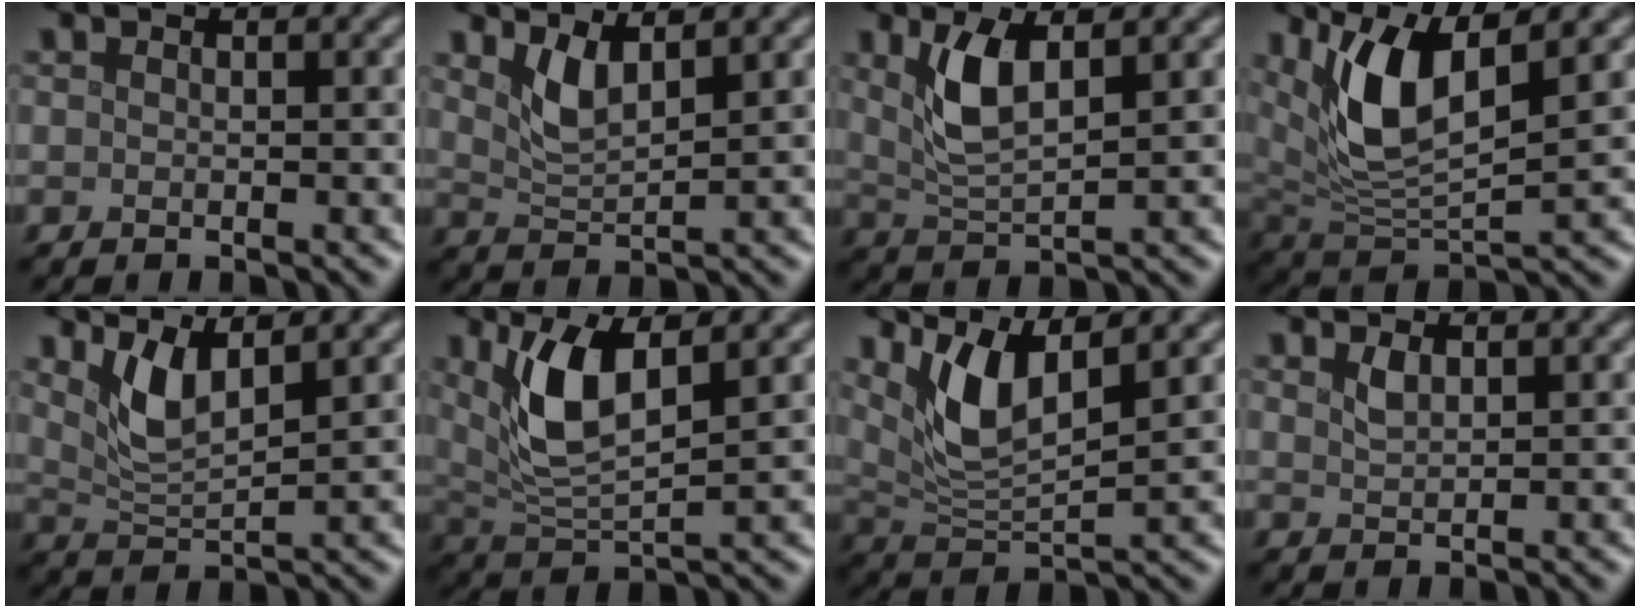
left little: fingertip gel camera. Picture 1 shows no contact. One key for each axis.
{"total": 2.9, "fx": 1.9, "fy": 0.7, "fz": 2.0, "tx": -0.044, "ty": -0.011, "tz": 0.042}
{"total": 4.2, "fx": 1.7, "fy": 1.4, "fz": 3.6, "tx": -0.081, "ty": -0.004, "tz": 0.036}
{"total": 7.3, "fx": 3.1, "fy": 2.6, "fz": 6.1, "tx": -0.130, "ty": -0.010, "tz": 0.058}
{"total": 3.6, "fx": 2.2, "fy": 0.9, "fz": 2.7, "tx": -0.062, "ty": -0.008, "tz": 0.048}
{"total": 5.8, "fx": 2.1, "fy": 2.1, "fz": 5.0, "tx": -0.110, "ty": -0.003, "tz": 0.047}
{"total": 5.1, "fx": 2.6, "fy": 1.4, "fz": 4.1, "tx": -0.088, "ty": -0.007, "tz": 0.056}
{"total": 1.3, "fx": 0.9, "fy": 0.4, "fz": 0.8, "tx": -0.020, "ty": -0.001, "tz": 0.020}